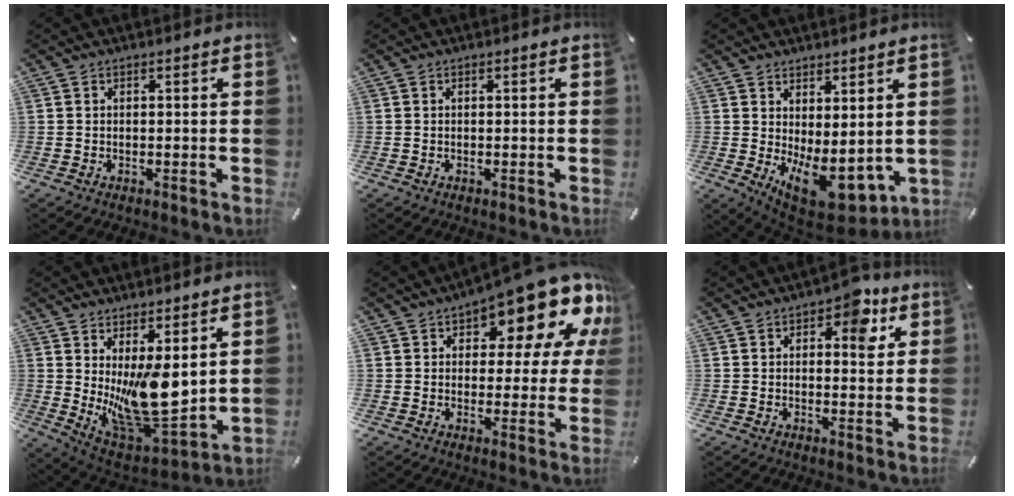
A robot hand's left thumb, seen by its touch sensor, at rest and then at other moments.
{"total": 0.0}
{"total": 10.1, "force": [-0.7, 6.2, 8.0], "torque": [-0.095, -0.030, 0.005]}
{"total": 15.6, "force": [2.8, 8.0, 13.1], "torque": [-0.213, -0.074, 0.067]}
{"total": 17.4, "force": [11.7, 7.3, 10.7], "torque": [-0.138, -0.095, 0.193]}
{"total": 8.6, "force": [3.6, 4.9, 6.0], "torque": [-0.054, -0.019, 0.052]}